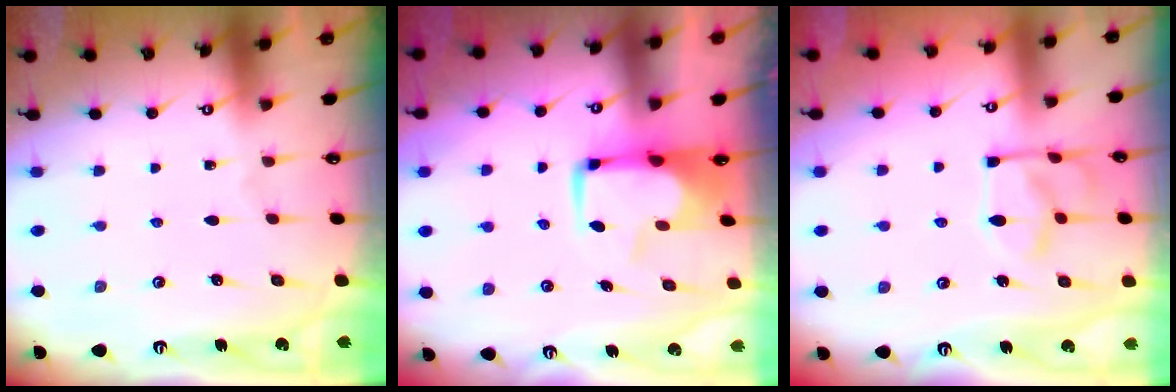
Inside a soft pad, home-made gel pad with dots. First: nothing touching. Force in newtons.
{"total": 0.6, "press": 0.1, "slide": 0.6}
{"total": 4.7, "press": 4.7, "slide": 0.4}